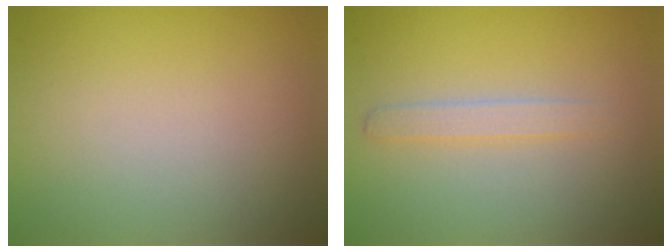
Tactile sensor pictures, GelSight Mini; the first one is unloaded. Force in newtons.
{"total": 1.6, "press": 1.6, "slide": 0.0}